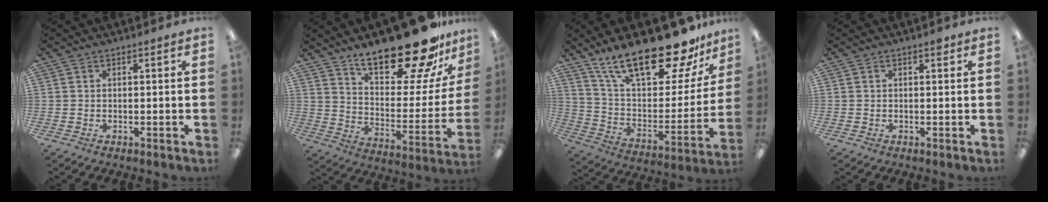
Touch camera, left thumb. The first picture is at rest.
{"total": 24.6, "force": [19.5, 7.6, 12.8], "torque": [-0.185, -0.132, 0.327]}
{"total": 26.2, "force": [19.6, 8.4, 15.3], "torque": [-0.252, -0.125, 0.332]}
{"total": 1.0, "force": [0.6, 0.4, 0.7], "torque": [-0.007, -0.001, 0.009]}